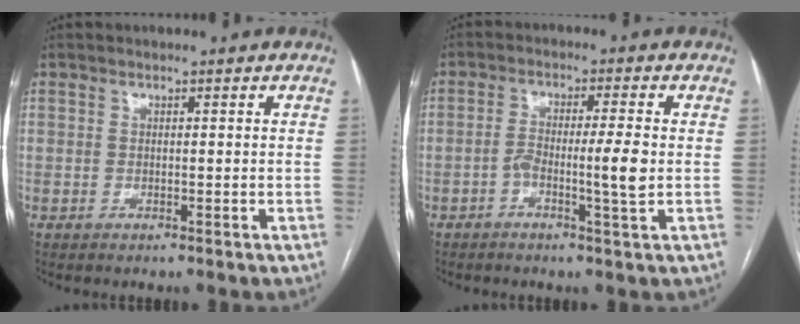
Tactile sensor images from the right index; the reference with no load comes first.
{"total": 5.6, "force": [-1.1, 0.0, 5.5], "torque": [-0.099, 0.006, -0.016]}